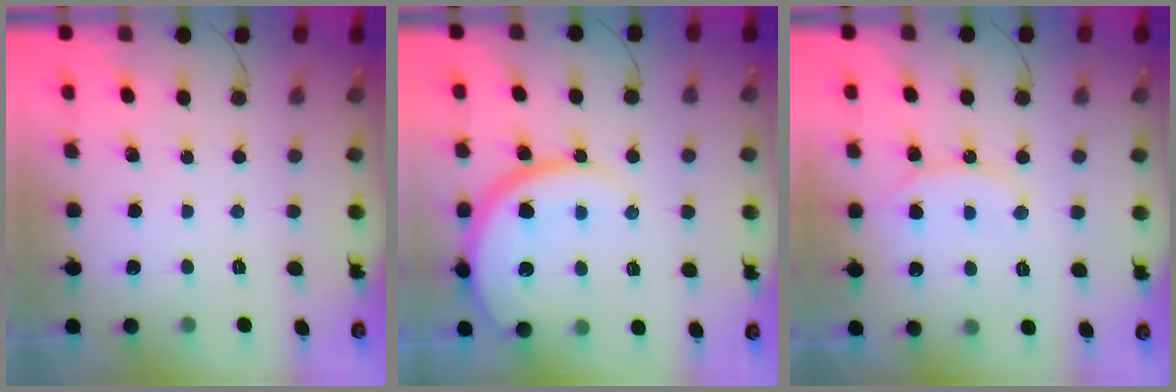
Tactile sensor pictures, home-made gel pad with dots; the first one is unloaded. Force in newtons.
{"total": 14.8, "press": 14.7, "slide": 1.4}
{"total": 11.2, "press": 11.1, "slide": 1.3}